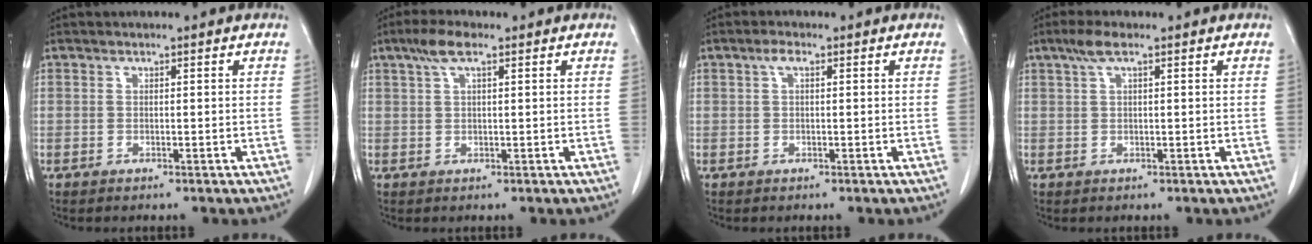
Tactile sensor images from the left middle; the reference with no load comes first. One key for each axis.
{"total": 3.8, "fx": 2.2, "fy": 0.8, "fz": 3.0, "tx": -0.067, "ty": 0.015, "tz": 0.044}
{"total": 1.4, "fx": 0.5, "fy": 0.5, "fz": 1.2, "tx": -0.023, "ty": 0.007, "tz": 0.009}
{"total": 2.8, "fx": 1.6, "fy": 0.4, "fz": 2.2, "tx": -0.052, "ty": 0.015, "tz": 0.033}